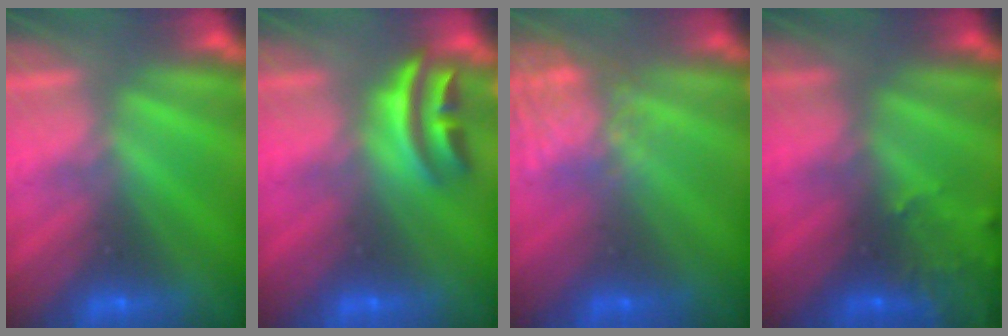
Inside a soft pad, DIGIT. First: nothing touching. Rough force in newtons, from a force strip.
{"total": 2.9}
{"total": 4.6}
{"total": 7.0}